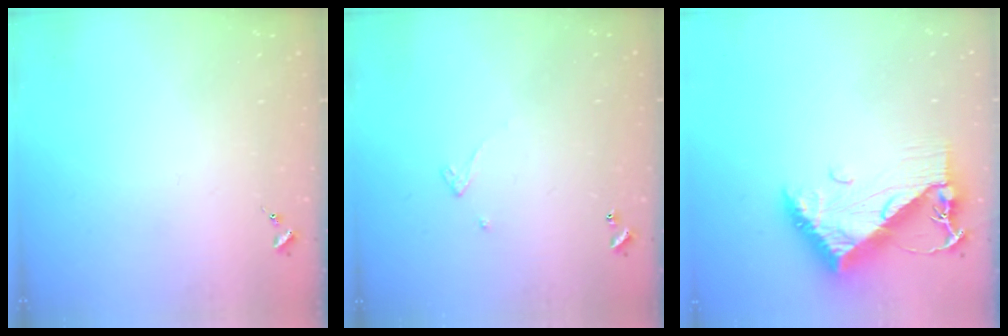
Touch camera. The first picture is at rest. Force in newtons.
{"total": 2.4, "press": 2.4, "slide": 0.2}
{"total": 10.2, "press": 10.2, "slide": 1.0}